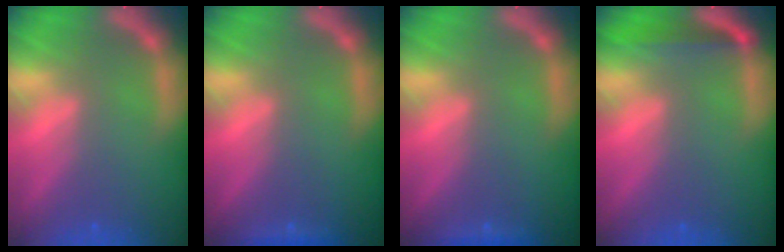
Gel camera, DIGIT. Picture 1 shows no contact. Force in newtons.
{"total": 0.9}
{"total": 0.9}
{"total": 3.0}